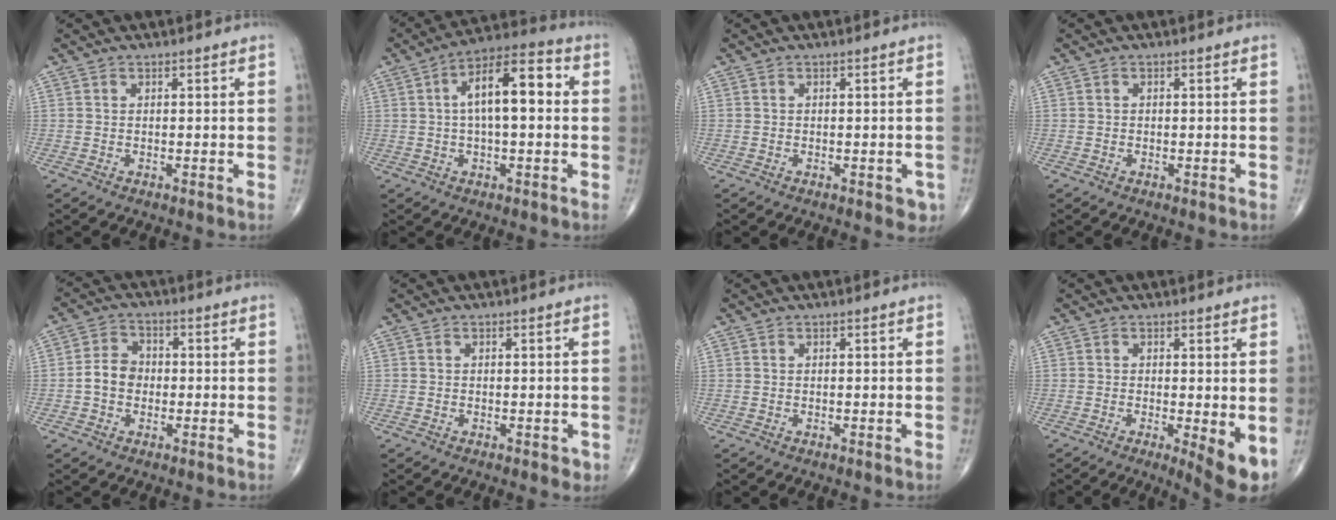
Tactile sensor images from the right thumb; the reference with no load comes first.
{"total": 13.1, "force": [1.8, 5.3, 11.8], "torque": [-0.184, 0.032, 0.019]}
{"total": 2.3, "force": [-1.0, 1.3, 1.6], "torque": [0.001, 0.001, -0.013]}
{"total": 0.0}
{"total": 5.5, "force": [-0.8, 4.5, 3.2], "torque": [-0.045, 0.019, -0.024]}
{"total": 1.1, "force": [-0.4, 0.7, 0.7], "torque": [0.000, 0.000, -0.006]}
{"total": 0.0}
{"total": 5.8, "force": [-1.0, 1.5, 5.5], "torque": [-0.080, -0.017, -0.017]}